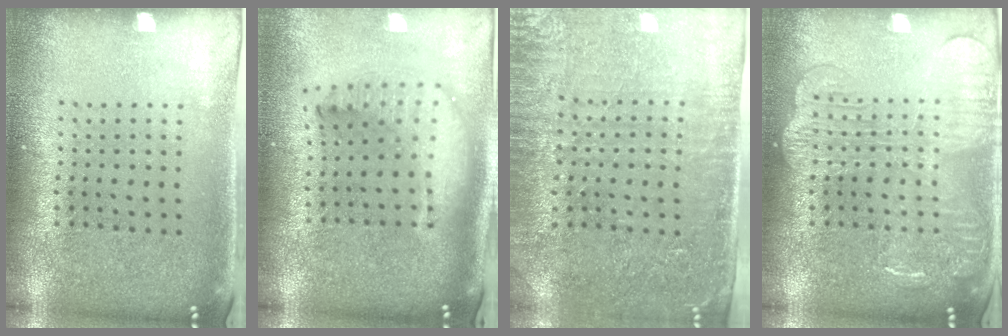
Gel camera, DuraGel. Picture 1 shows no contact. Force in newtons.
{"total": 2.2, "press": 1.7, "slide": 1.4}
{"total": 3.5, "press": 3.1, "slide": 1.5}
{"total": 3.7, "press": 3.6, "slide": 0.5}